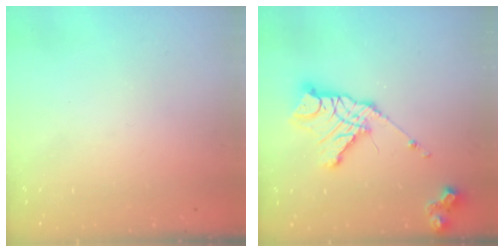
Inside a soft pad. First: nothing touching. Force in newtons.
{"total": 15.5, "press": 15.4, "slide": 1.5}